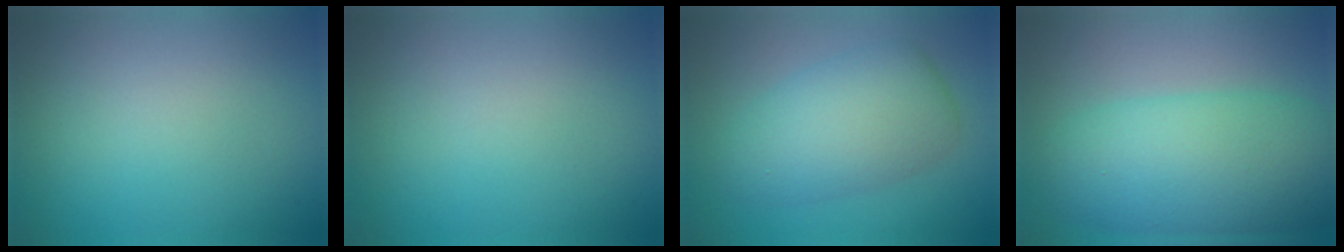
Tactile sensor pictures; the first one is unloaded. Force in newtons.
{"total": 0.0}
{"total": 5.8, "press": 5.8, "slide": 0.1}
{"total": 8.6, "press": 8.6, "slide": 0.2}